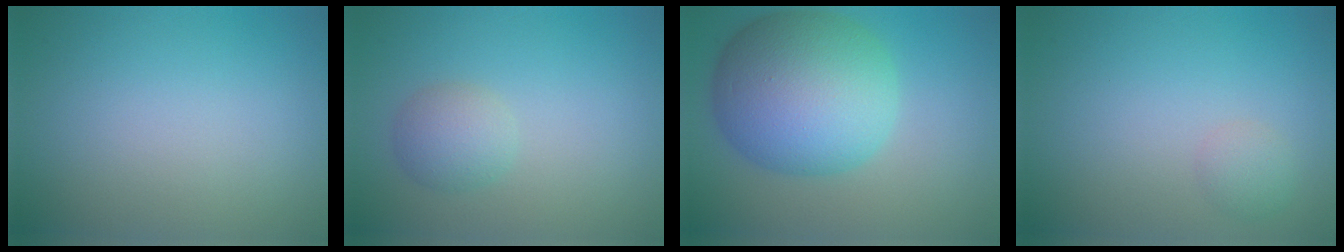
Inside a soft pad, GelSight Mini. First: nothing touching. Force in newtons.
{"total": 2.3, "press": 2.3, "slide": 0.0}
{"total": 11.4, "press": 11.4, "slide": 0.3}
{"total": 1.4, "press": 1.4, "slide": 0.0}